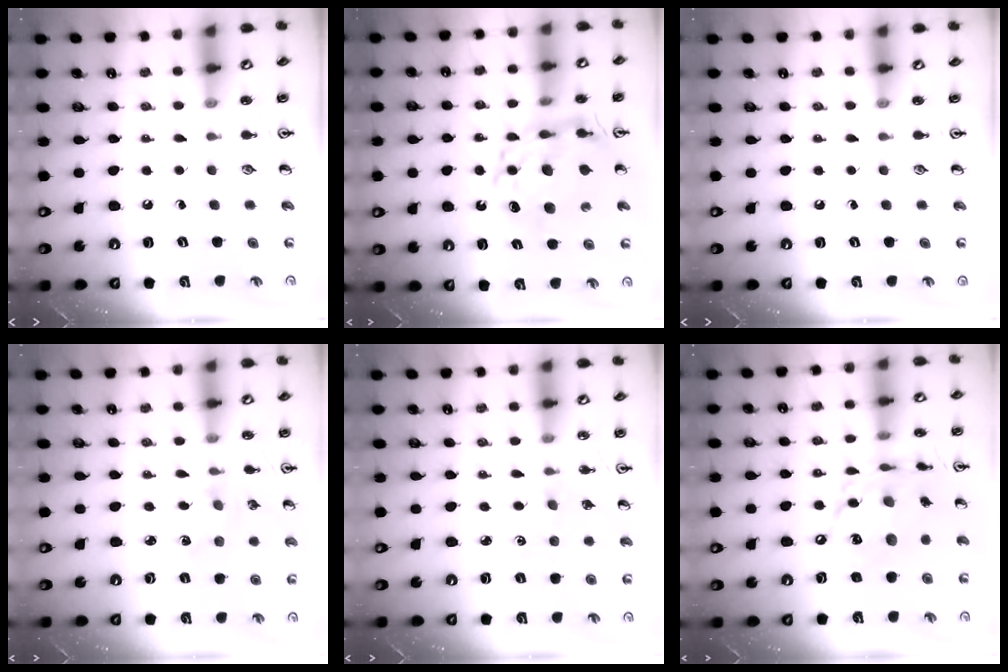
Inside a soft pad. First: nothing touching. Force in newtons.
{"total": 13.4, "press": 13.4, "slide": 1.0}
{"total": 0.0}
{"total": 1.8, "press": 1.7, "slide": 0.4}
{"total": 1.2, "press": 1.2, "slide": 0.3}
{"total": 14.4, "press": 14.4, "slide": 1.1}